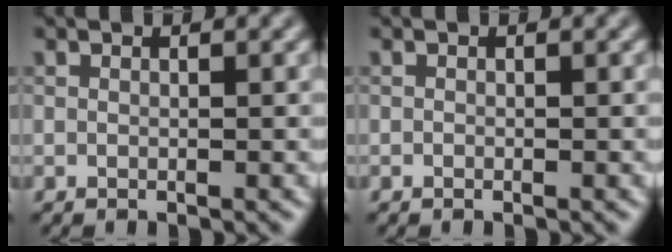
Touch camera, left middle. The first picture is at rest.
{"total": 0.0}